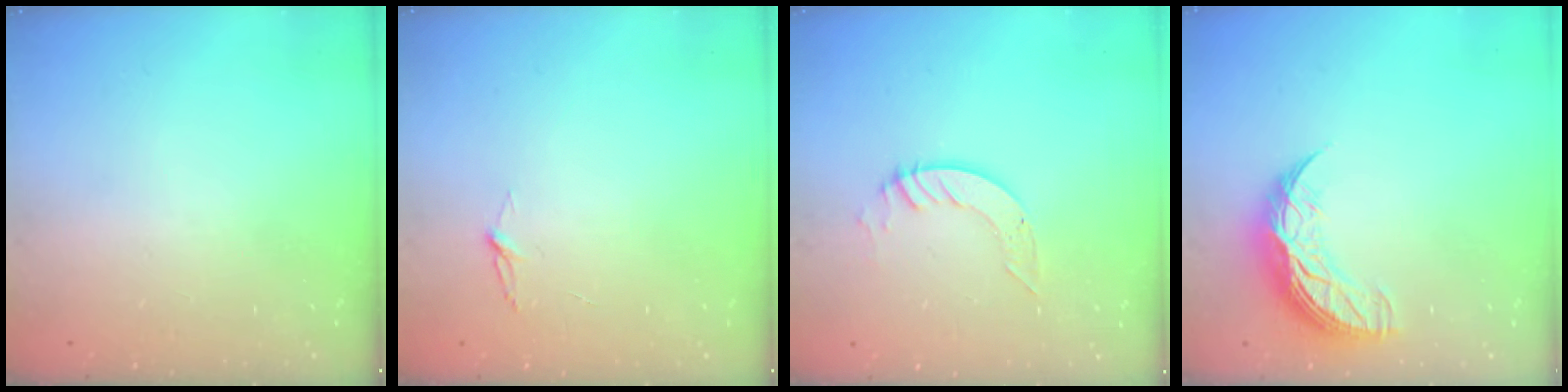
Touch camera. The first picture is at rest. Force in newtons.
{"total": 3.8, "press": 3.8, "slide": 0.4}
{"total": 4.0, "press": 4.0, "slide": 0.2}
{"total": 11.5, "press": 11.5, "slide": 0.9}